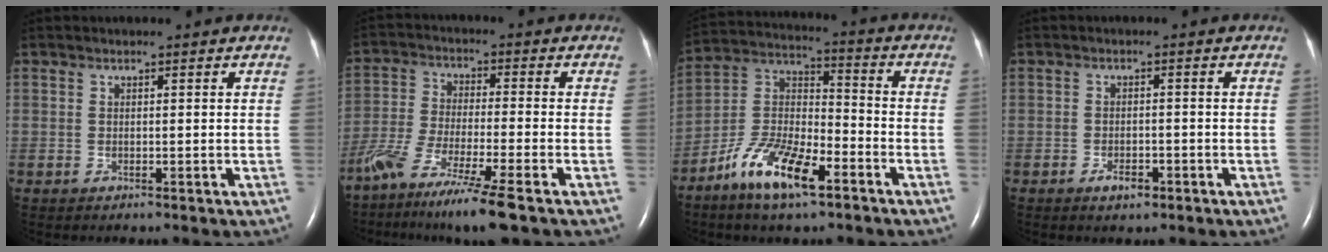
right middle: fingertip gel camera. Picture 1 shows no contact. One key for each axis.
{"total": 10.3, "fx": -7.2, "fy": -0.3, "fz": 7.3, "tx": -0.154, "ty": -0.037, "tz": -0.136}
{"total": 12.7, "fx": -7.6, "fy": 3.9, "fz": 9.4, "tx": -0.192, "ty": 0.002, "tz": -0.141}
{"total": 2.4, "fx": -1.5, "fy": 1.0, "fz": 1.5, "tx": -0.028, "ty": 0.001, "tz": -0.022}